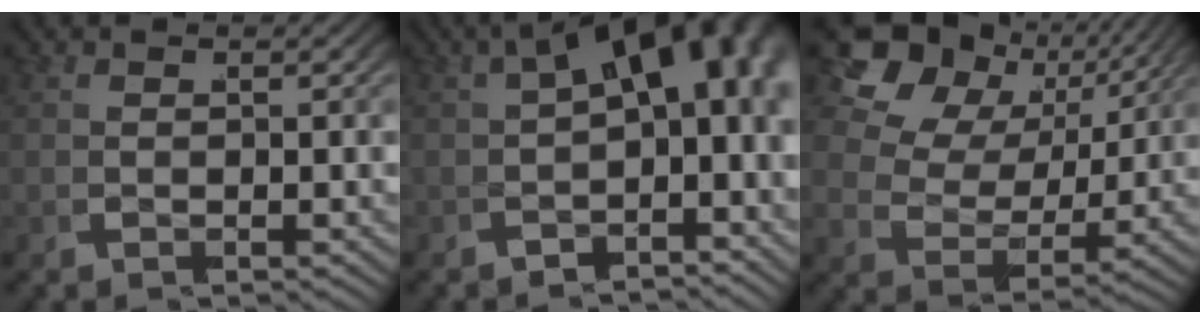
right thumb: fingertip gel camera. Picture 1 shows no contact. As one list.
[{"total": 10.5, "force": [0.4, 6.1, 8.6], "torque": [-0.114, 0.005, -0.005]}, {"total": 9.9, "force": [3.5, 7.3, 5.8], "torque": [-0.130, 0.005, 0.038]}]